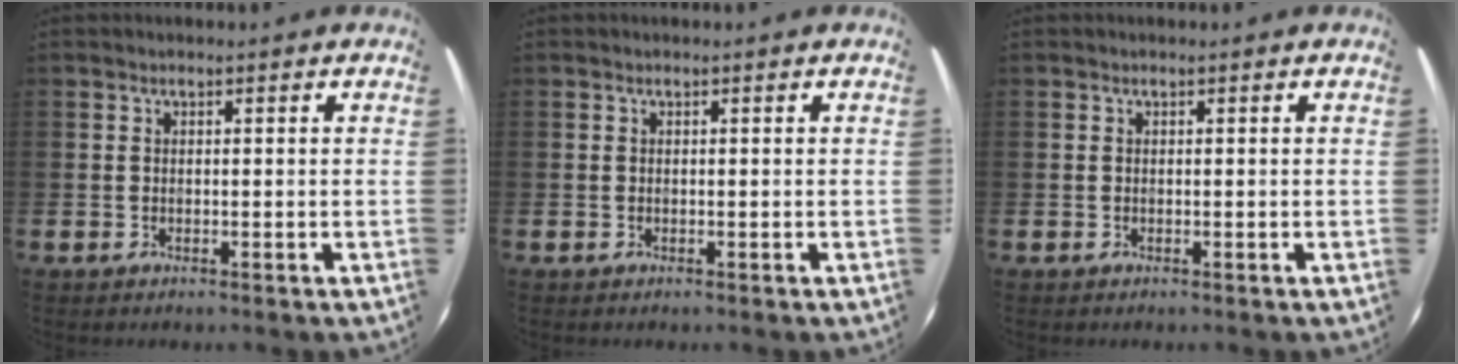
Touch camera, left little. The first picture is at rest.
{"total": 0.0}
{"total": 0.0}